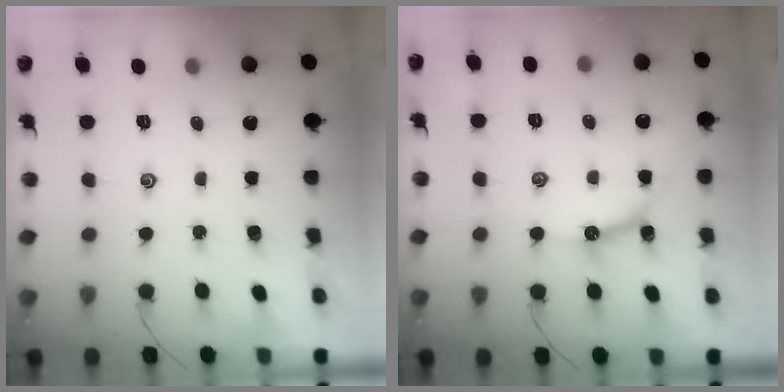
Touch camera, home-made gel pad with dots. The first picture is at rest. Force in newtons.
{"total": 10.4, "press": 10.4, "slide": 0.6}